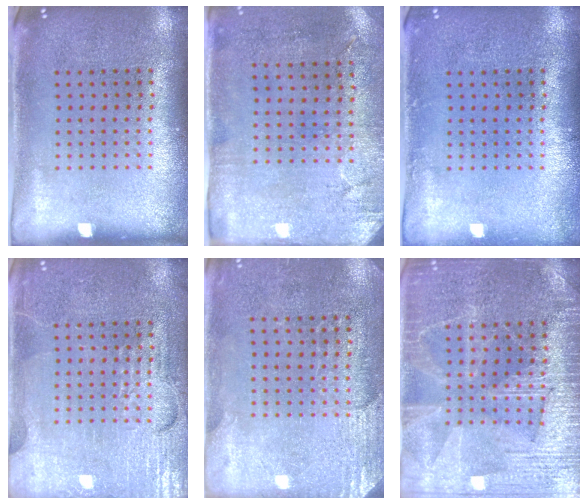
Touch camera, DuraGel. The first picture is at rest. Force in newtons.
{"total": 2.9, "press": 2.3, "slide": 1.7}
{"total": 0.7, "press": 0.7, "slide": 0.1}
{"total": 5.4, "press": 5.3, "slide": 0.6}
{"total": 2.7, "press": 2.5, "slide": 1.1}
{"total": 3.6, "press": 3.5, "slide": 0.6}